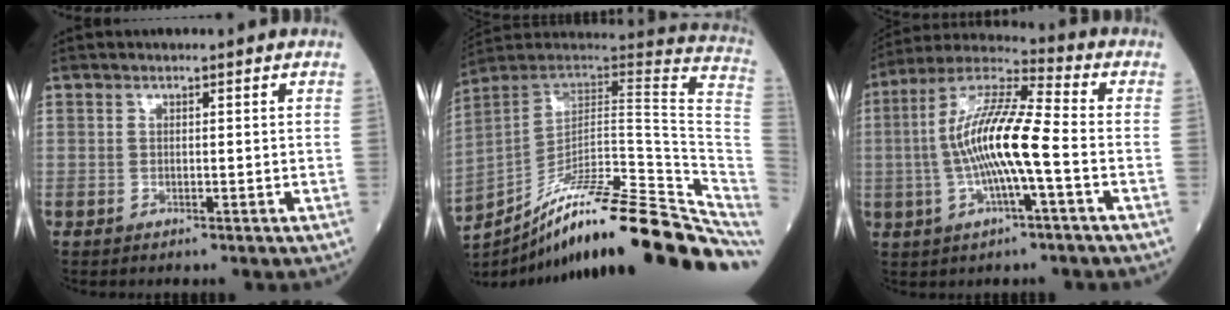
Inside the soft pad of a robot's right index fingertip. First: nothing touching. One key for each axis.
{"total": 30.9, "fx": -22.8, "fy": 4.0, "fz": 20.6, "tx": -0.209, "ty": 0.002, "tz": -0.334}
{"total": 13.3, "fx": -1.7, "fy": 1.4, "fz": 13.1, "tx": -0.261, "ty": 0.012, "tz": -0.035}